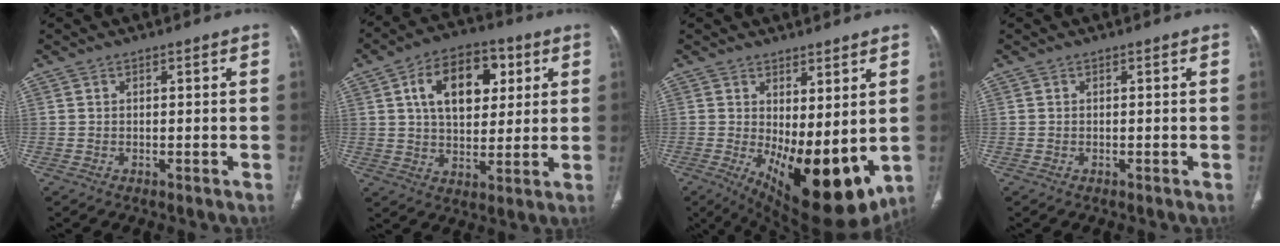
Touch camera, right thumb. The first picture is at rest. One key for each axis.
{"total": 15.0, "fx": 4.7, "fy": 9.3, "fz": 10.8, "tx": -0.140, "ty": 0.000, "tz": 0.076}
{"total": 16.4, "fx": -1.0, "fy": 7.0, "fz": 14.8, "tx": -0.219, "ty": -0.036, "tz": 0.010}
{"total": 0.0}